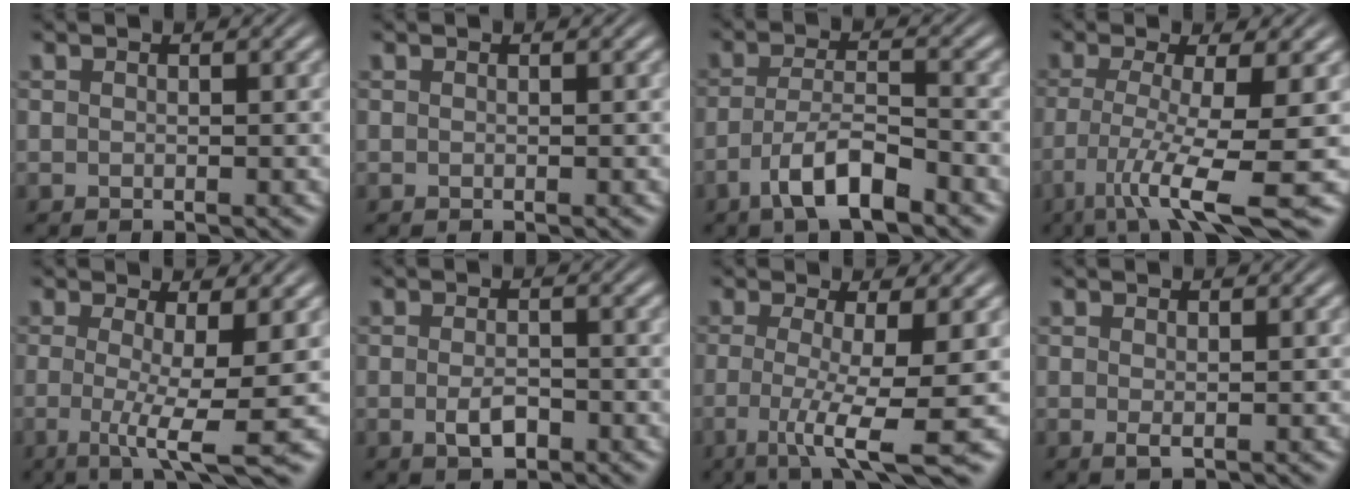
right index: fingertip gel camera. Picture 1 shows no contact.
{"total": 0.0}
{"total": 4.7, "force": [-2.8, 1.6, 3.5], "torque": [-0.060, -0.016, -0.040]}
{"total": 8.1, "force": [-4.2, 1.6, 6.7], "torque": [-0.117, -0.038, -0.048]}
{"total": 5.8, "force": [-3.0, 0.6, 5.0], "torque": [-0.095, -0.042, -0.032]}
{"total": 2.4, "force": [-1.3, 1.1, 1.7], "torque": [-0.030, -0.011, -0.015]}
{"total": 7.3, "force": [-4.7, 0.8, 5.5], "torque": [-0.107, -0.046, -0.051]}
{"total": 0.7, "force": [-0.1, 0.1, 0.7], "torque": [-0.014, -0.009, 0.005]}